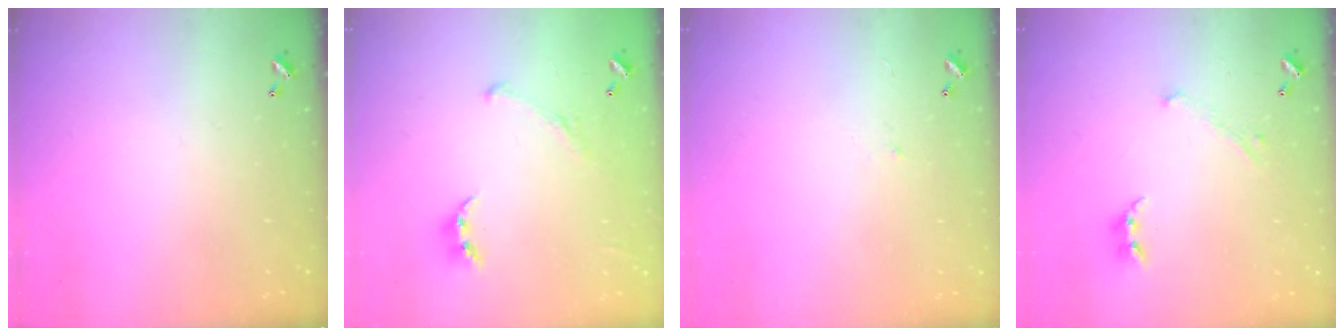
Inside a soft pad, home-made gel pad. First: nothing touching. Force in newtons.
{"total": 2.3, "press": 2.1, "slide": 1.0}
{"total": 0.6, "press": 0.0, "slide": 0.6}
{"total": 1.7, "press": 1.6, "slide": 0.5}